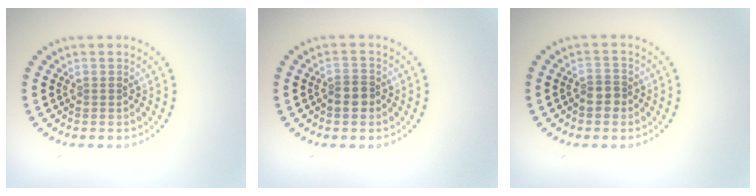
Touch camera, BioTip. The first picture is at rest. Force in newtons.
{"total": 1.9, "press": 1.7, "slide": 0.9}
{"total": 1.9, "press": 1.7, "slide": 0.8}